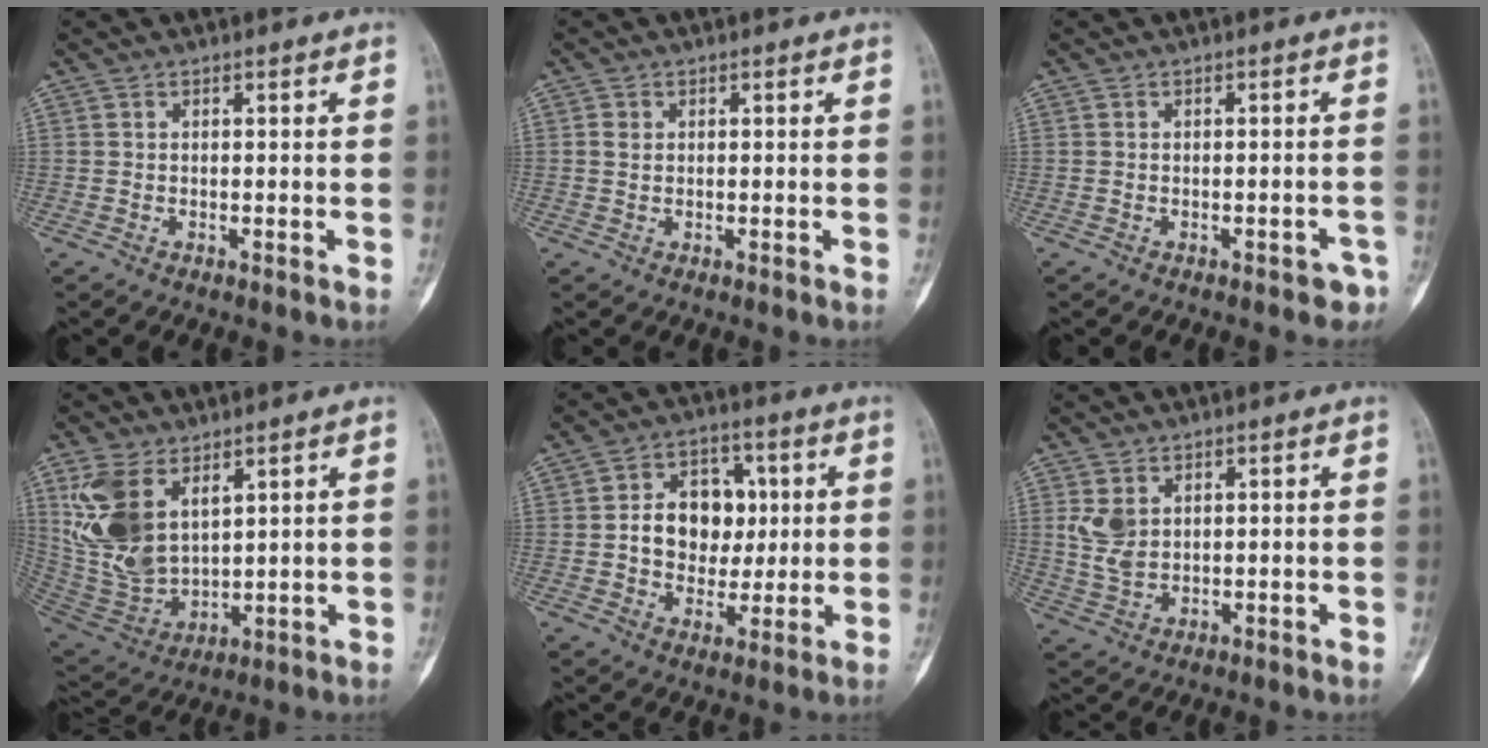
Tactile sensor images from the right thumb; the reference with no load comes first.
{"total": 1.6, "force": [0.3, 1.3, 0.9], "torque": [-0.016, 0.000, 0.008]}
{"total": 3.1, "force": [-2.1, 1.5, 1.7], "torque": [-0.007, 0.016, -0.022]}
{"total": 14.9, "force": [6.5, 8.7, 10.2], "torque": [-0.201, -0.027, 0.149]}
{"total": 12.0, "force": [1.1, 9.3, 7.5], "torque": [-0.067, 0.011, 0.020]}
{"total": 5.4, "force": [1.8, 3.7, 3.5], "torque": [-0.062, -0.008, 0.047]}